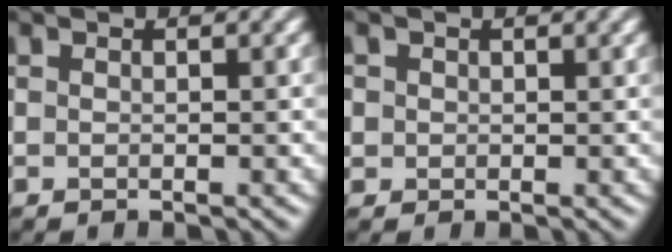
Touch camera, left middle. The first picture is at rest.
{"total": 0.9, "force": [0.5, 0.6, -0.5], "torque": [0.007, 0.001, 0.010]}